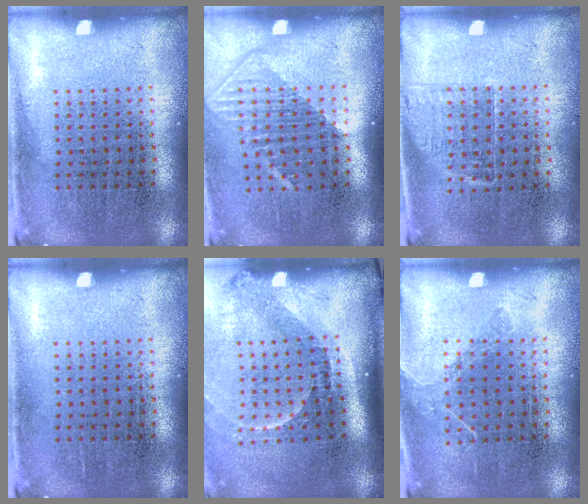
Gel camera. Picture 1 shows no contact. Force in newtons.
{"total": 1.4, "press": 1.1, "slide": 0.9}
{"total": 1.2, "press": 0.9, "slide": 0.7}
{"total": 0.0}
{"total": 2.2, "press": 1.5, "slide": 1.6}
{"total": 1.0, "press": 0.9, "slide": 0.5}